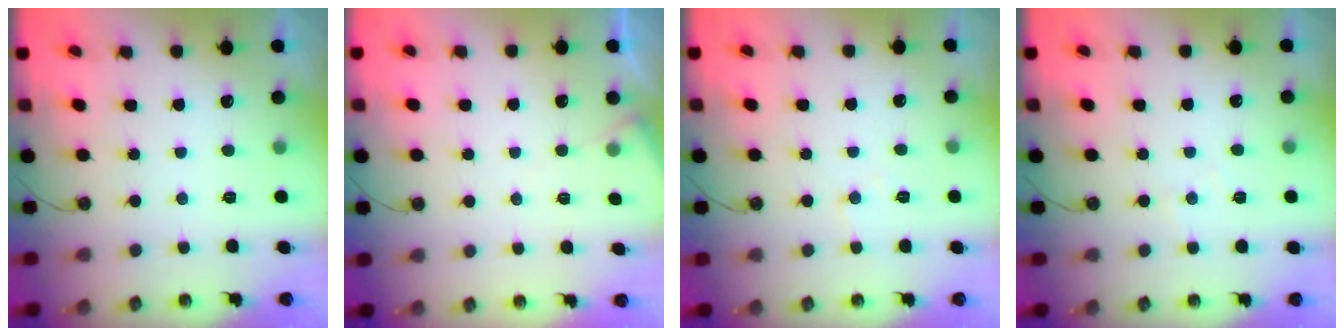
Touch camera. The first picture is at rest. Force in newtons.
{"total": 4.0, "press": 3.9, "slide": 0.6}
{"total": 5.2, "press": 5.2, "slide": 0.8}
{"total": 3.0, "press": 3.0, "slide": 0.5}